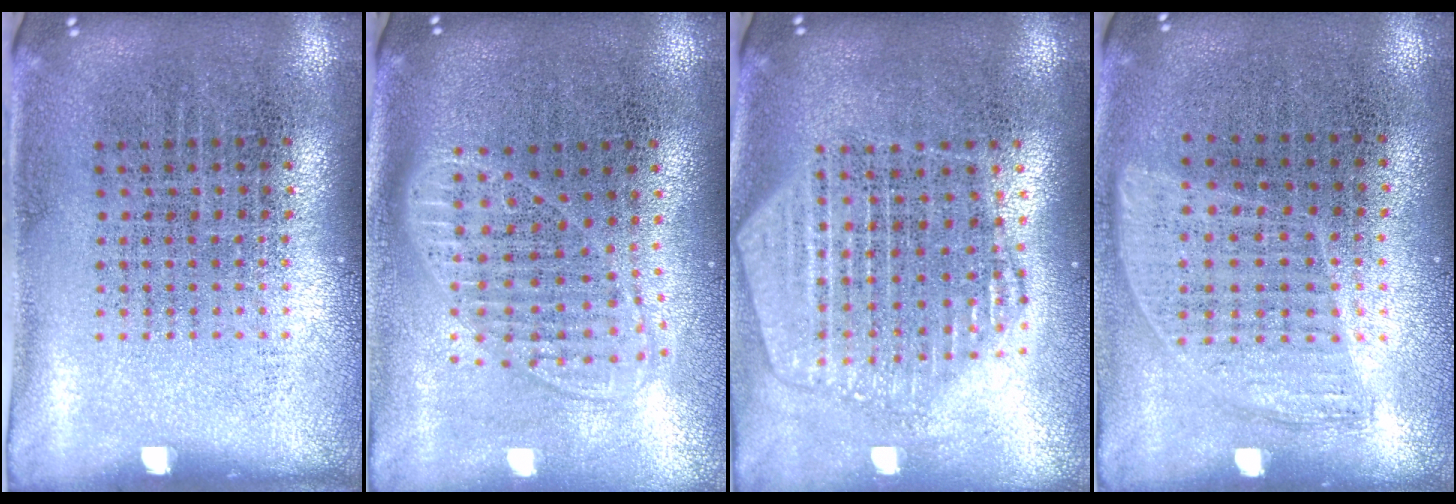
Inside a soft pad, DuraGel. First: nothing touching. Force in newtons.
{"total": 1.8, "press": 1.4, "slide": 1.0}
{"total": 2.2, "press": 2.0, "slide": 1.0}
{"total": 0.9, "press": 0.8, "slide": 0.4}